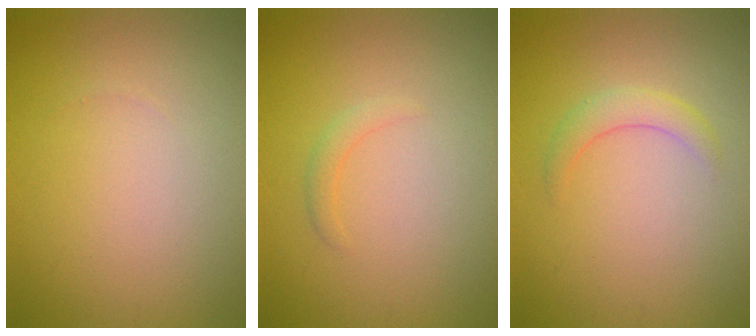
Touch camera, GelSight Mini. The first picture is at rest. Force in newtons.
{"total": 0.9, "press": 0.9, "slide": 0.0}
{"total": 1.9, "press": 1.9, "slide": 0.2}